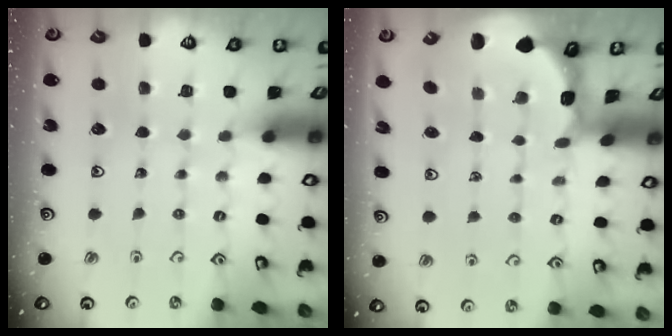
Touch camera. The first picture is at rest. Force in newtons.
{"total": 1.4, "press": 1.4, "slide": 0.1}